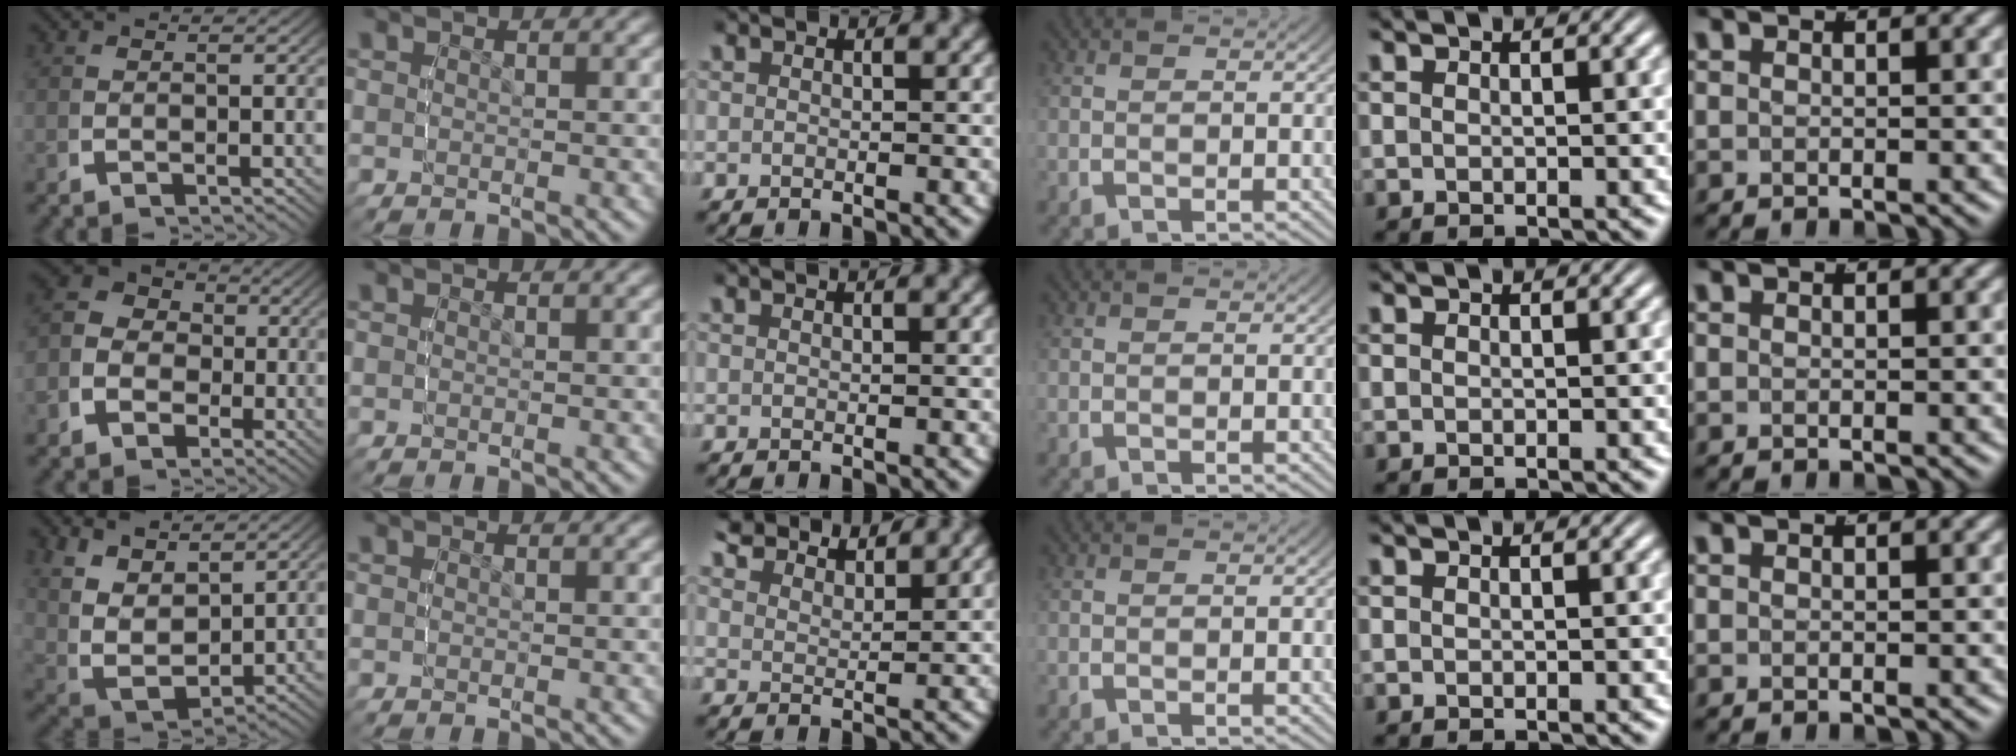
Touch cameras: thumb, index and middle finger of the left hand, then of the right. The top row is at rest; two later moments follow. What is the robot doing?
{"motion": "lift_and_place", "object": "air blower"}